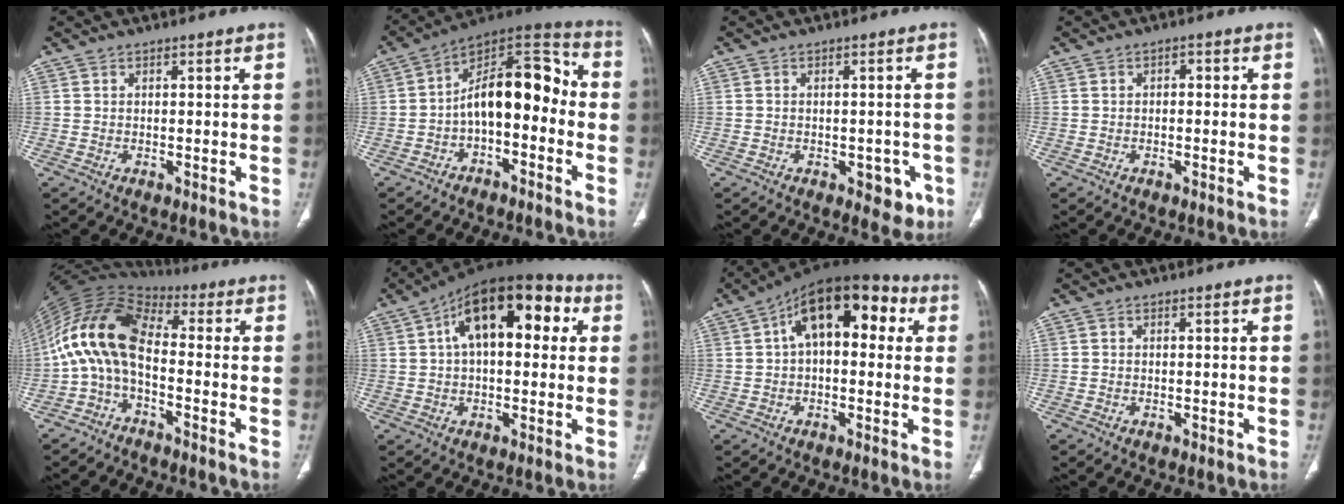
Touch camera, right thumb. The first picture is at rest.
{"total": 15.7, "force": [-2.4, 8.5, 12.9], "torque": [-0.171, 0.074, -0.049]}
{"total": 5.2, "force": [-2.2, 3.1, 3.5], "torque": [-0.018, 0.008, -0.023]}
{"total": 1.4, "force": [0.0, 1.0, 1.0], "torque": [-0.008, 0.008, -0.006]}
{"total": 13.1, "force": [-2.0, 7.1, 10.9], "torque": [-0.208, 0.062, -0.055]}
{"total": 18.8, "force": [5.2, 9.8, 15.2], "torque": [-0.204, 0.037, 0.070]}
{"total": 16.7, "force": [4.4, 9.0, 13.3], "torque": [-0.171, 0.041, 0.056]}
{"total": 0.0}